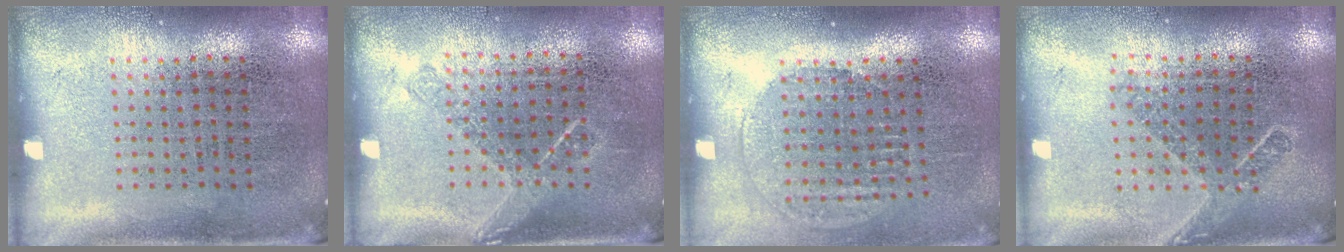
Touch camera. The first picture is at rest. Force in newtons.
{"total": 1.2, "press": 1.0, "slide": 0.6}
{"total": 1.3, "press": 1.2, "slide": 0.6}
{"total": 1.6, "press": 1.2, "slide": 1.0}